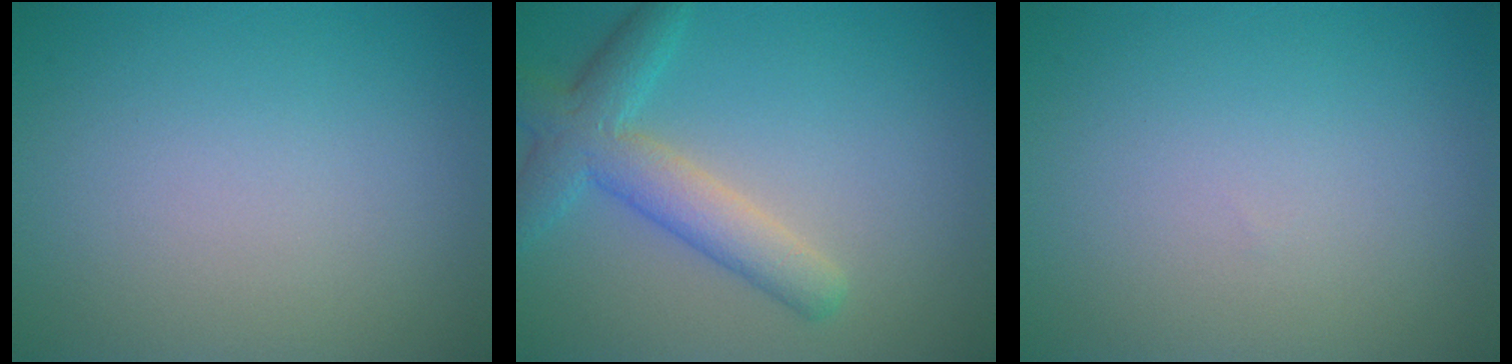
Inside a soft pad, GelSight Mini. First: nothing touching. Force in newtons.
{"total": 4.6, "press": 4.6, "slide": 0.2}
{"total": 0.0}